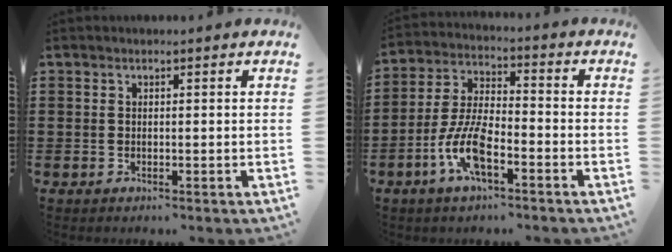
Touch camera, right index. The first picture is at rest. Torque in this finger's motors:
{"motor_torque": [2.14, 0.00, 0.45, 0.21]}